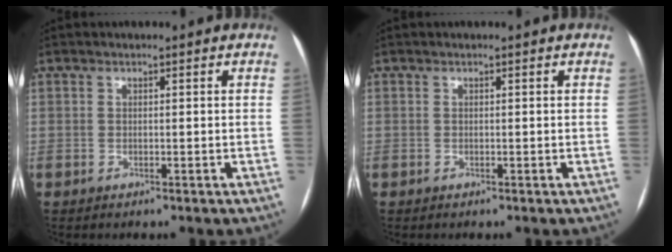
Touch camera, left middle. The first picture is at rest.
{"total": 0.0}